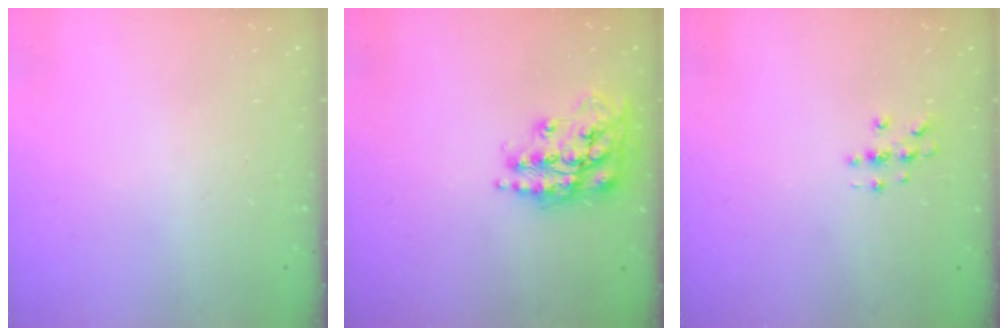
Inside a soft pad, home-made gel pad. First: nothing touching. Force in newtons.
{"total": 16.5, "press": 16.5, "slide": 1.1}
{"total": 2.7, "press": 2.7, "slide": 0.3}